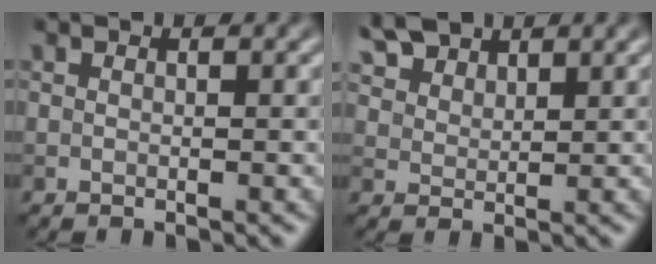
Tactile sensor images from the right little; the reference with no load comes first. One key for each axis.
{"total": 4.2, "fx": 3.4, "fy": 2.0, "fz": 1.5, "tx": -0.042, "ty": -0.005, "tz": 0.075}